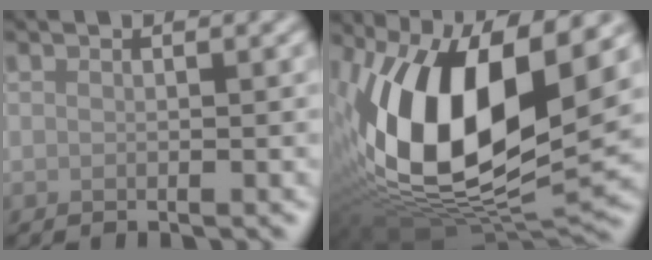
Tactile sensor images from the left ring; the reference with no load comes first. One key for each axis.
{"total": 15.9, "fx": 2.3, "fy": 7.7, "fz": 13.7, "tx": -0.255, "ty": -0.009, "tz": 0.035}